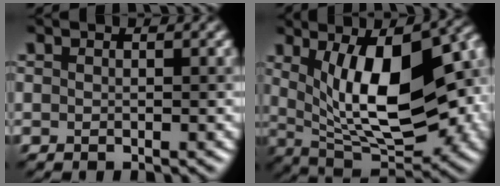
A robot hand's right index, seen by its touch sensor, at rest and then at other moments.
{"total": 13.8, "force": [2.1, 5.9, 12.3], "torque": [-0.171, 0.004, 0.036]}